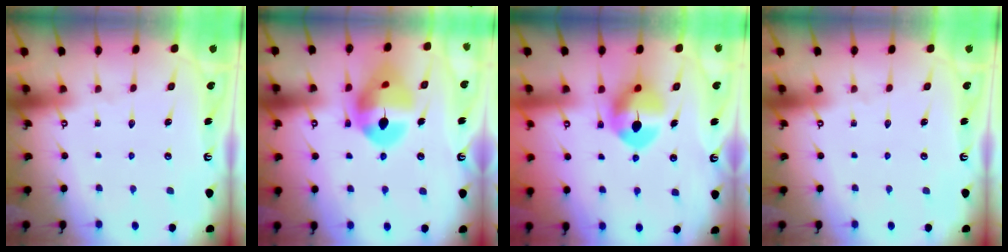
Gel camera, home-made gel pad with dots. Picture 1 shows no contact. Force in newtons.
{"total": 14.2, "press": 14.1, "slide": 1.7}
{"total": 10.5, "press": 10.4, "slide": 1.0}
{"total": 0.0}